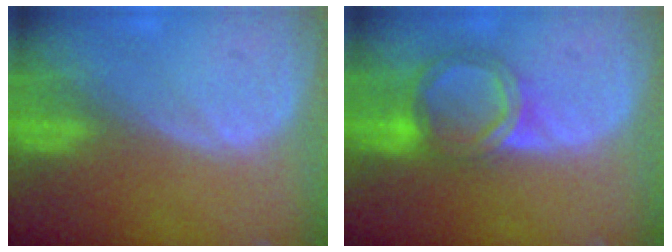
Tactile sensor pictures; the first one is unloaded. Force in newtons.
{"total": 6.4, "press": 5.6, "slide": 3.0}